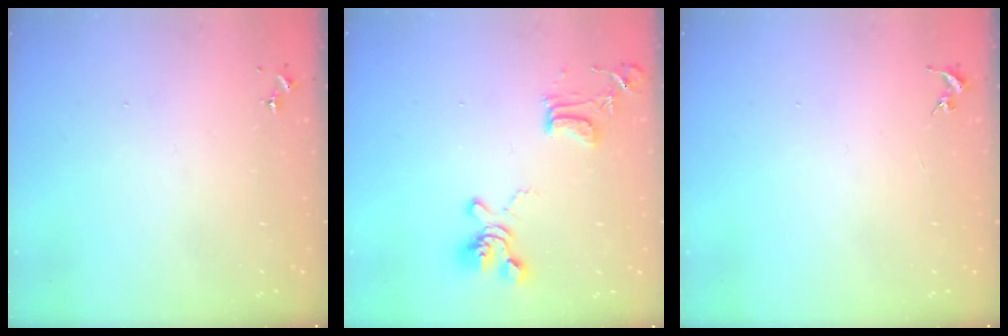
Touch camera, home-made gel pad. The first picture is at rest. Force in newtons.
{"total": 15.8, "press": 15.7, "slide": 1.6}
{"total": 0.0}